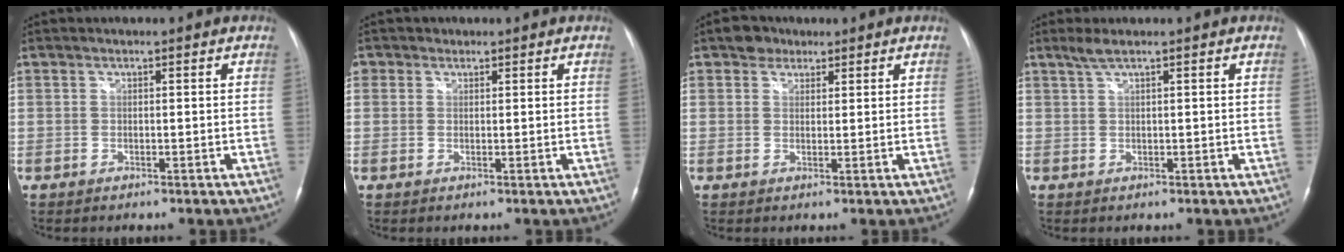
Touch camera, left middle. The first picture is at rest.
{"total": 1.6, "force": [0.8, 1.4, 0.1], "torque": [0.007, 0.002, 0.007]}
{"total": 2.9, "force": [1.9, 2.1, 0.5], "torque": [-0.009, 0.010, 0.027]}
{"total": 1.9, "force": [1.3, 0.0, 1.3], "torque": [-0.036, 0.012, 0.031]}